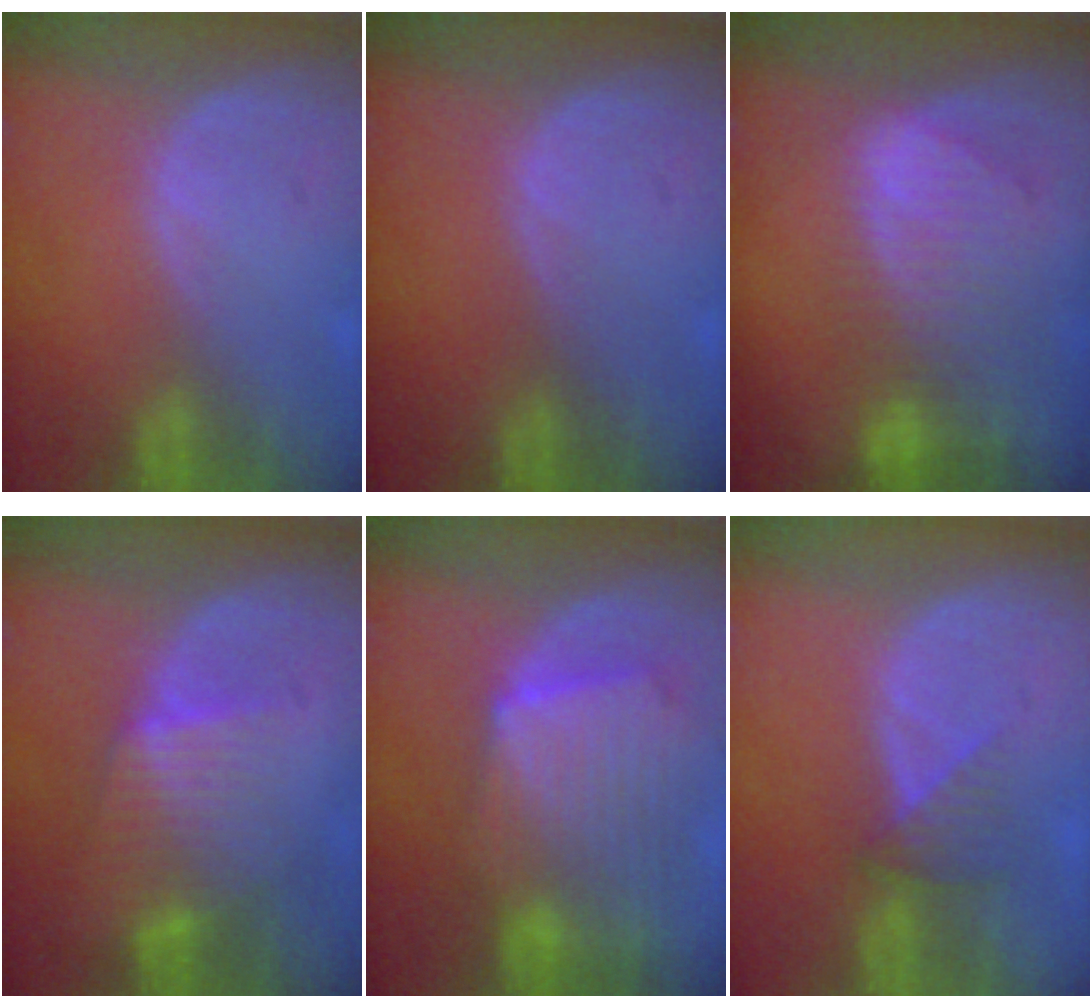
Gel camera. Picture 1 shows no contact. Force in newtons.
{"total": 0.0}
{"total": 9.5, "press": 8.2, "slide": 4.7}
{"total": 6.4, "press": 6.1, "slide": 2.1}
{"total": 10.7, "press": 9.3, "slide": 5.4}
{"total": 3.1, "press": 2.8, "slide": 1.4}